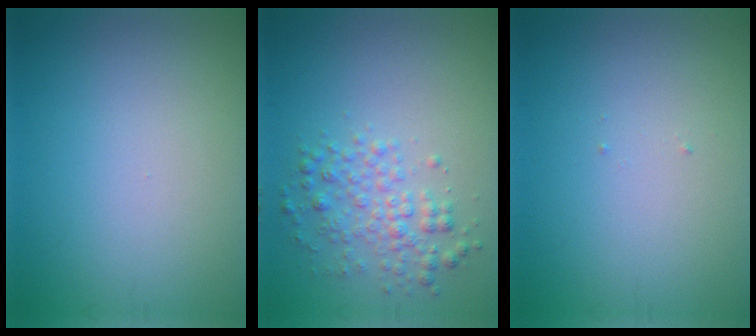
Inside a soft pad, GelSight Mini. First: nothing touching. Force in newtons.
{"total": 2.9, "press": 2.9, "slide": 0.0}
{"total": 0.0}